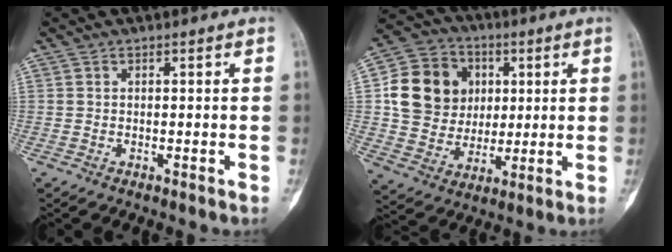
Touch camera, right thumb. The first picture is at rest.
{"total": 16.2, "force": [3.1, 14.2, 7.1], "torque": [-0.100, 0.008, 0.060]}